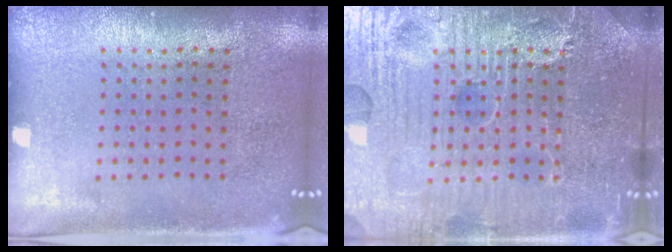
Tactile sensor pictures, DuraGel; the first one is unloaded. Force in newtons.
{"total": 7.8, "press": 7.7, "slide": 0.8}